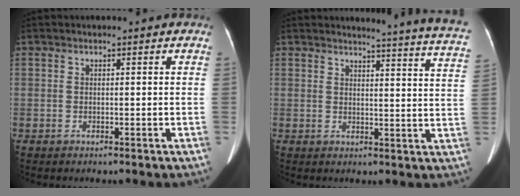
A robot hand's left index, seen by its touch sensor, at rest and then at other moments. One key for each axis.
{"total": 15.6, "fx": 14.9, "fy": -1.0, "fz": 4.3, "tx": -0.048, "ty": -0.101, "tz": 0.145}